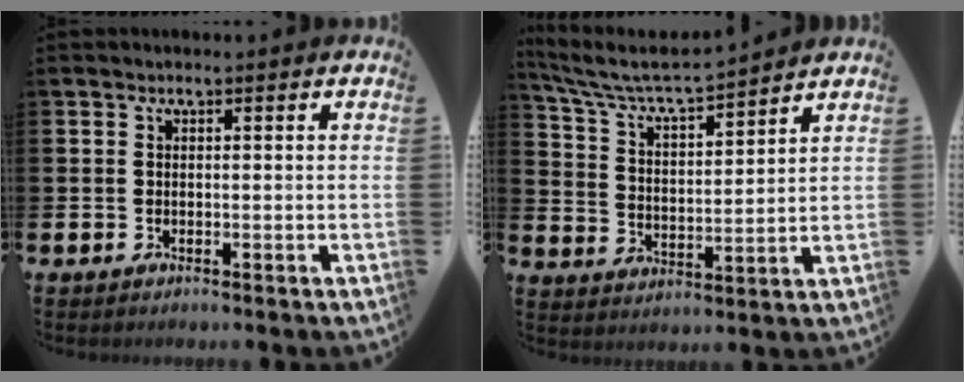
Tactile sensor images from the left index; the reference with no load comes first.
{"total": 6.6, "force": [6.2, 0.6, 2.2], "torque": [-0.071, -0.047, 0.104]}